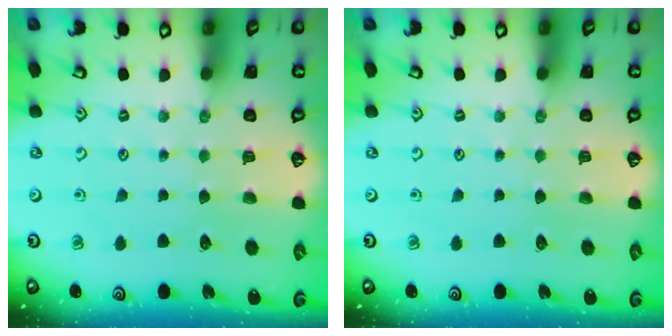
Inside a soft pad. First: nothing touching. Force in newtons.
{"total": 0.0}